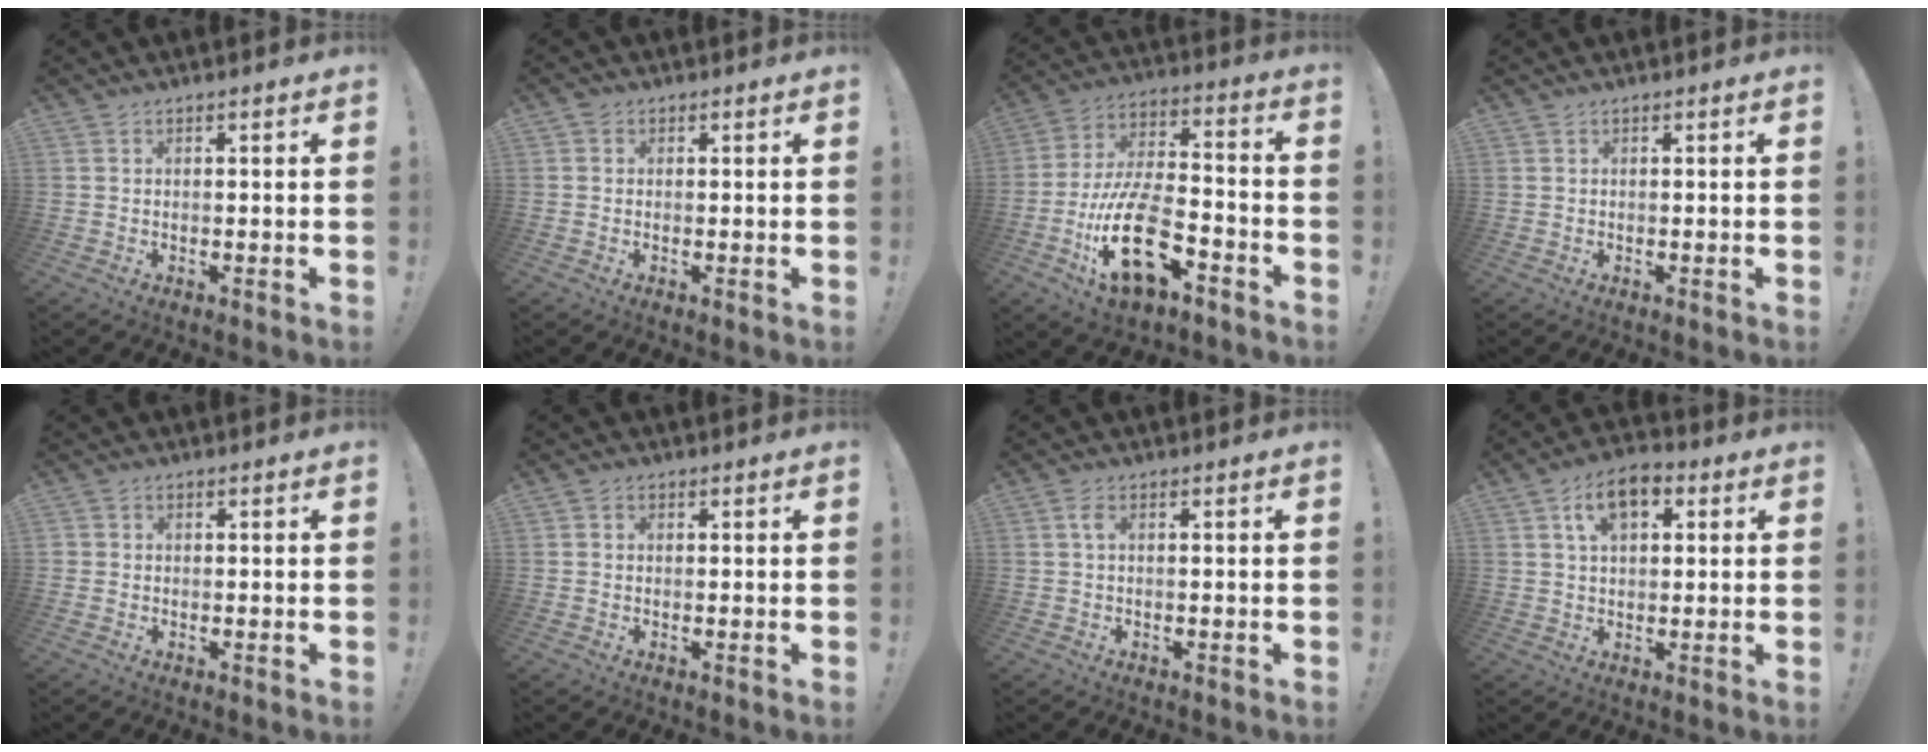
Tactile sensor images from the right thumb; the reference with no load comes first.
{"total": 0.8, "force": [0.1, 0.8, 0.1], "torque": [0.003, 0.001, 0.000]}
{"total": 21.8, "force": [-8.8, 10.1, 17.1], "torque": [-0.335, 0.047, -0.143]}
{"total": 0.0}
{"total": 1.2, "force": [-0.1, 1.1, 0.4], "torque": [-0.007, 0.005, -0.002]}
{"total": 1.0, "force": [0.1, 1.0, 0.4], "torque": [0.000, 0.000, 0.000]}
{"total": 2.1, "force": [0.4, 0.7, 1.9], "torque": [-0.043, 0.005, 0.007]}
{"total": 9.4, "force": [3.7, 5.5, 6.6], "torque": [-0.101, 0.005, 0.068]}